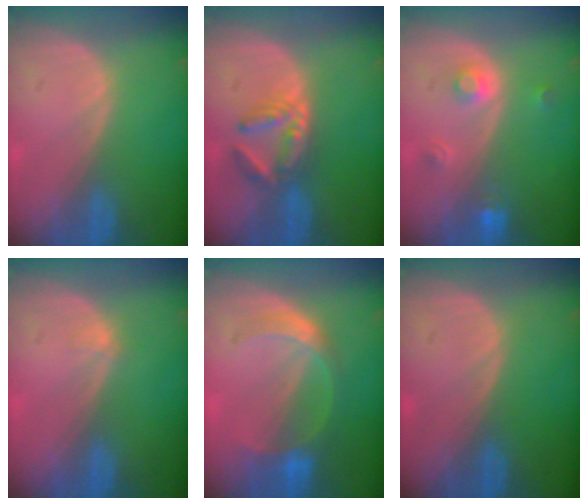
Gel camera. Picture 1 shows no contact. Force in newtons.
{"total": 5.7, "press": 5.1, "slide": 2.6}
{"total": 3.0, "press": 2.8, "slide": 1.2}
{"total": 0.8, "press": 0.6, "slide": 0.5}
{"total": 5.9, "press": 5.4, "slide": 2.4}
{"total": 0.0}